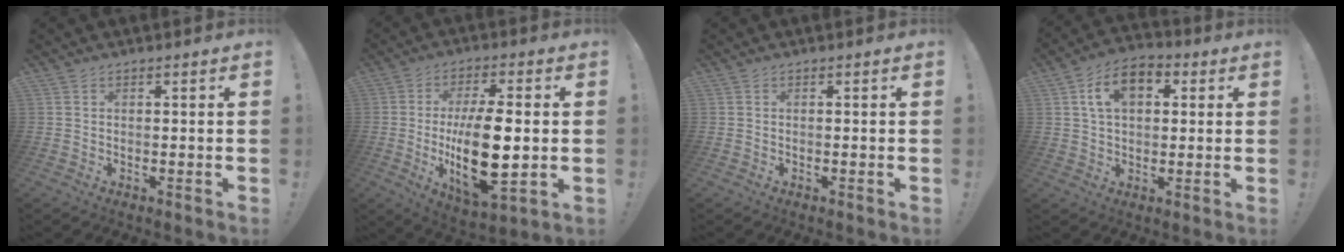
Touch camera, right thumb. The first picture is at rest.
{"total": 18.4, "force": [-1.2, 7.8, 16.6], "torque": [-0.293, -0.011, -0.017]}
{"total": 0.0}
{"total": 10.7, "force": [3.6, 6.7, 7.5], "torque": [-0.117, 0.011, 0.065]}